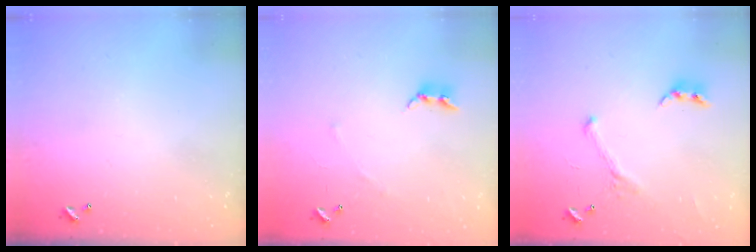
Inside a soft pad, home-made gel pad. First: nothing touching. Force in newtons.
{"total": 3.6, "press": 3.6, "slide": 0.6}
{"total": 2.0, "press": 2.0, "slide": 0.4}